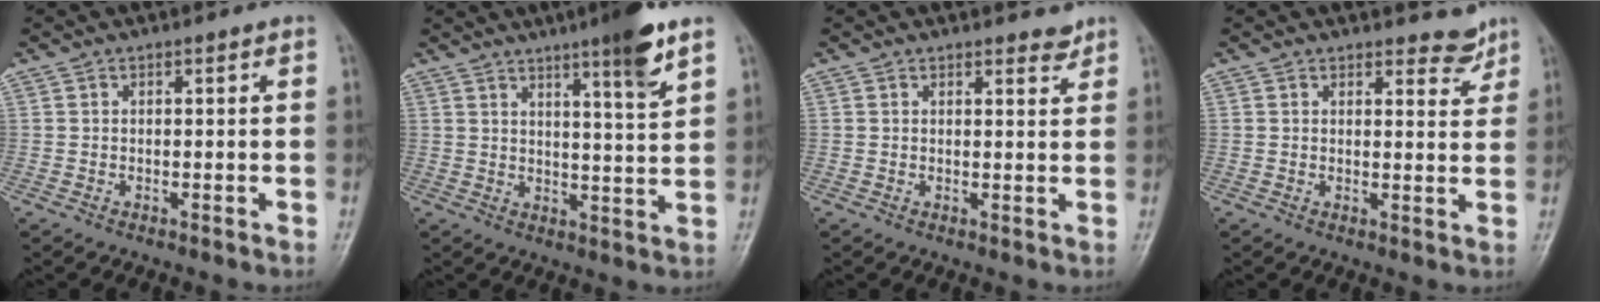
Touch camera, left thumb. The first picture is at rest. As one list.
[{"total": 9.1, "force": [5.7, 0.6, 7.0], "torque": [-0.098, -0.033, 0.083]}, {"total": 1.9, "force": [1.7, 0.6, 0.4], "torque": [0.006, -0.014, 0.021]}, {"total": 3.6, "force": [3.2, 1.5, 0.8], "torque": [0.007, -0.028, 0.037]}]